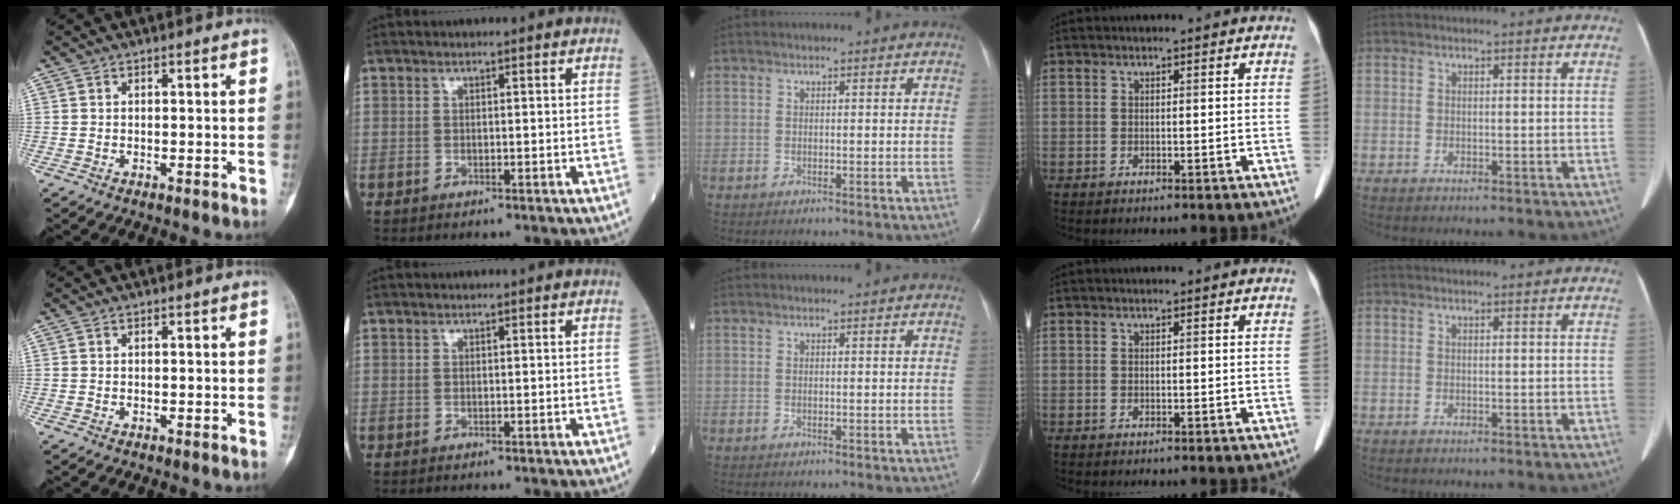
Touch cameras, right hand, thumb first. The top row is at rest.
{}